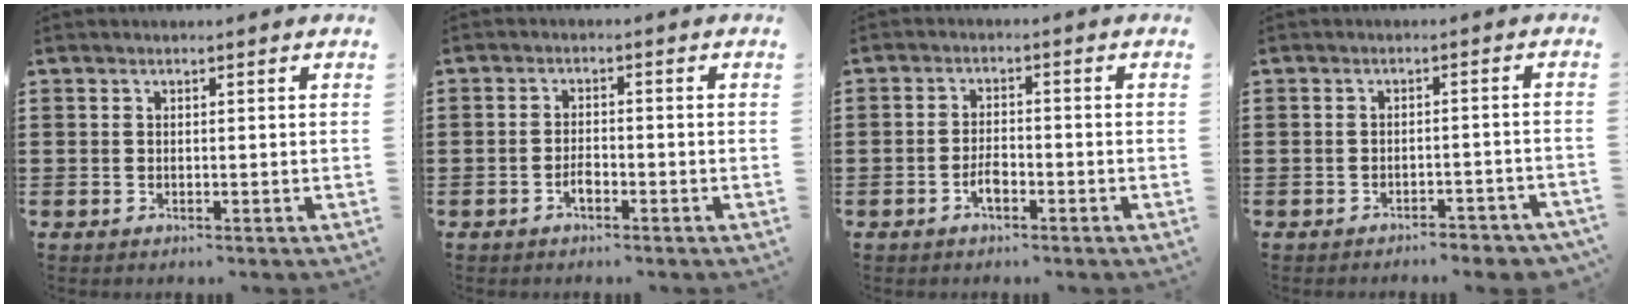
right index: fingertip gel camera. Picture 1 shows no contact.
{"total": 2.0, "force": [-1.2, 0.9, 1.4], "torque": [-0.029, 0.003, -0.023]}
{"total": 2.8, "force": [-1.5, 1.2, 2.1], "torque": [-0.045, 0.003, -0.030]}
{"total": 2.5, "force": [-2.4, 0.2, 0.6], "torque": [-0.015, 0.001, -0.050]}